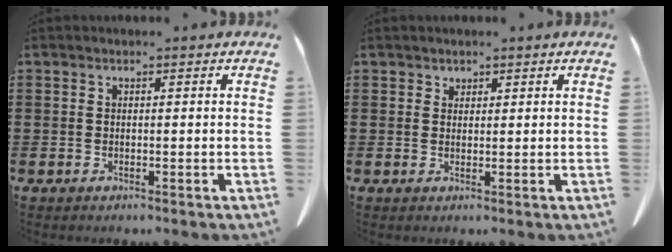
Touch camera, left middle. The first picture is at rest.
{"total": 1.2, "force": [1.0, 0.6, 0.0], "torque": [-0.003, 0.001, 0.020]}